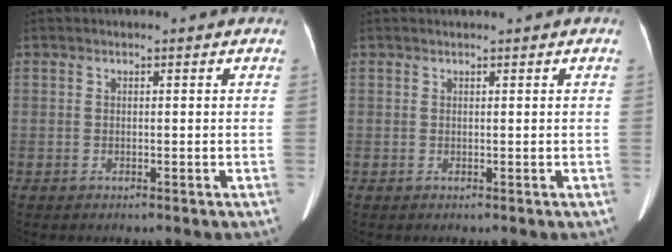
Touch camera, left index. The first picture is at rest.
{"total": 0.9, "force": [0.9, -0.1, 0.3], "torque": [-0.006, 0.013, 0.020]}